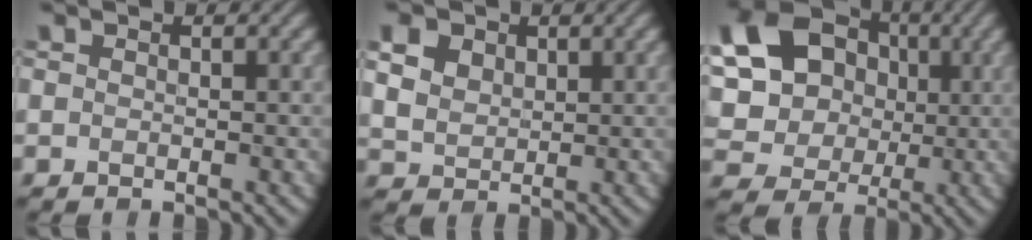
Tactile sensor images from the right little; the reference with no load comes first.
{"total": 5.8, "force": [3.1, 4.1, 2.7], "torque": [-0.096, 0.014, 0.059]}
{"total": 15.4, "force": [3.6, 13.3, 6.8], "torque": [-0.186, 0.018, 0.058]}